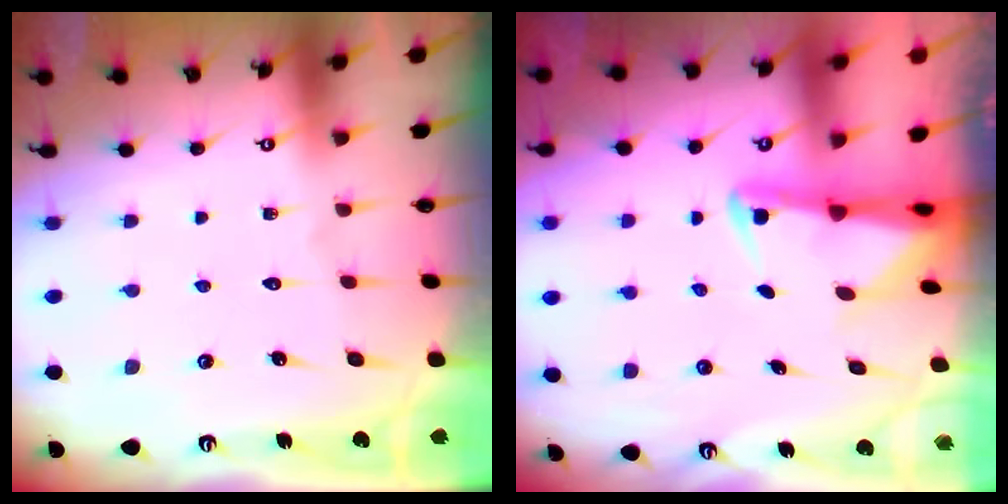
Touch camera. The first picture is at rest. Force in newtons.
{"total": 2.7, "press": 2.6, "slide": 0.6}